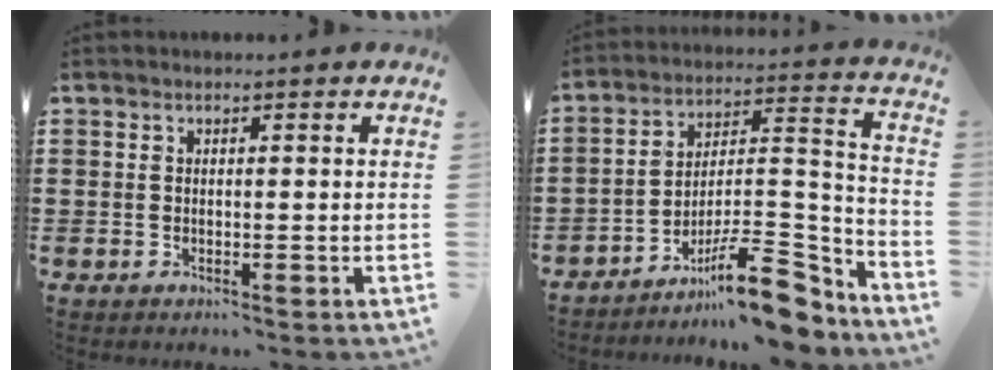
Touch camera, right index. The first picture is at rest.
{"total": 13.8, "force": [-10.5, 3.3, 8.4], "torque": [-0.111, 0.045, -0.188]}